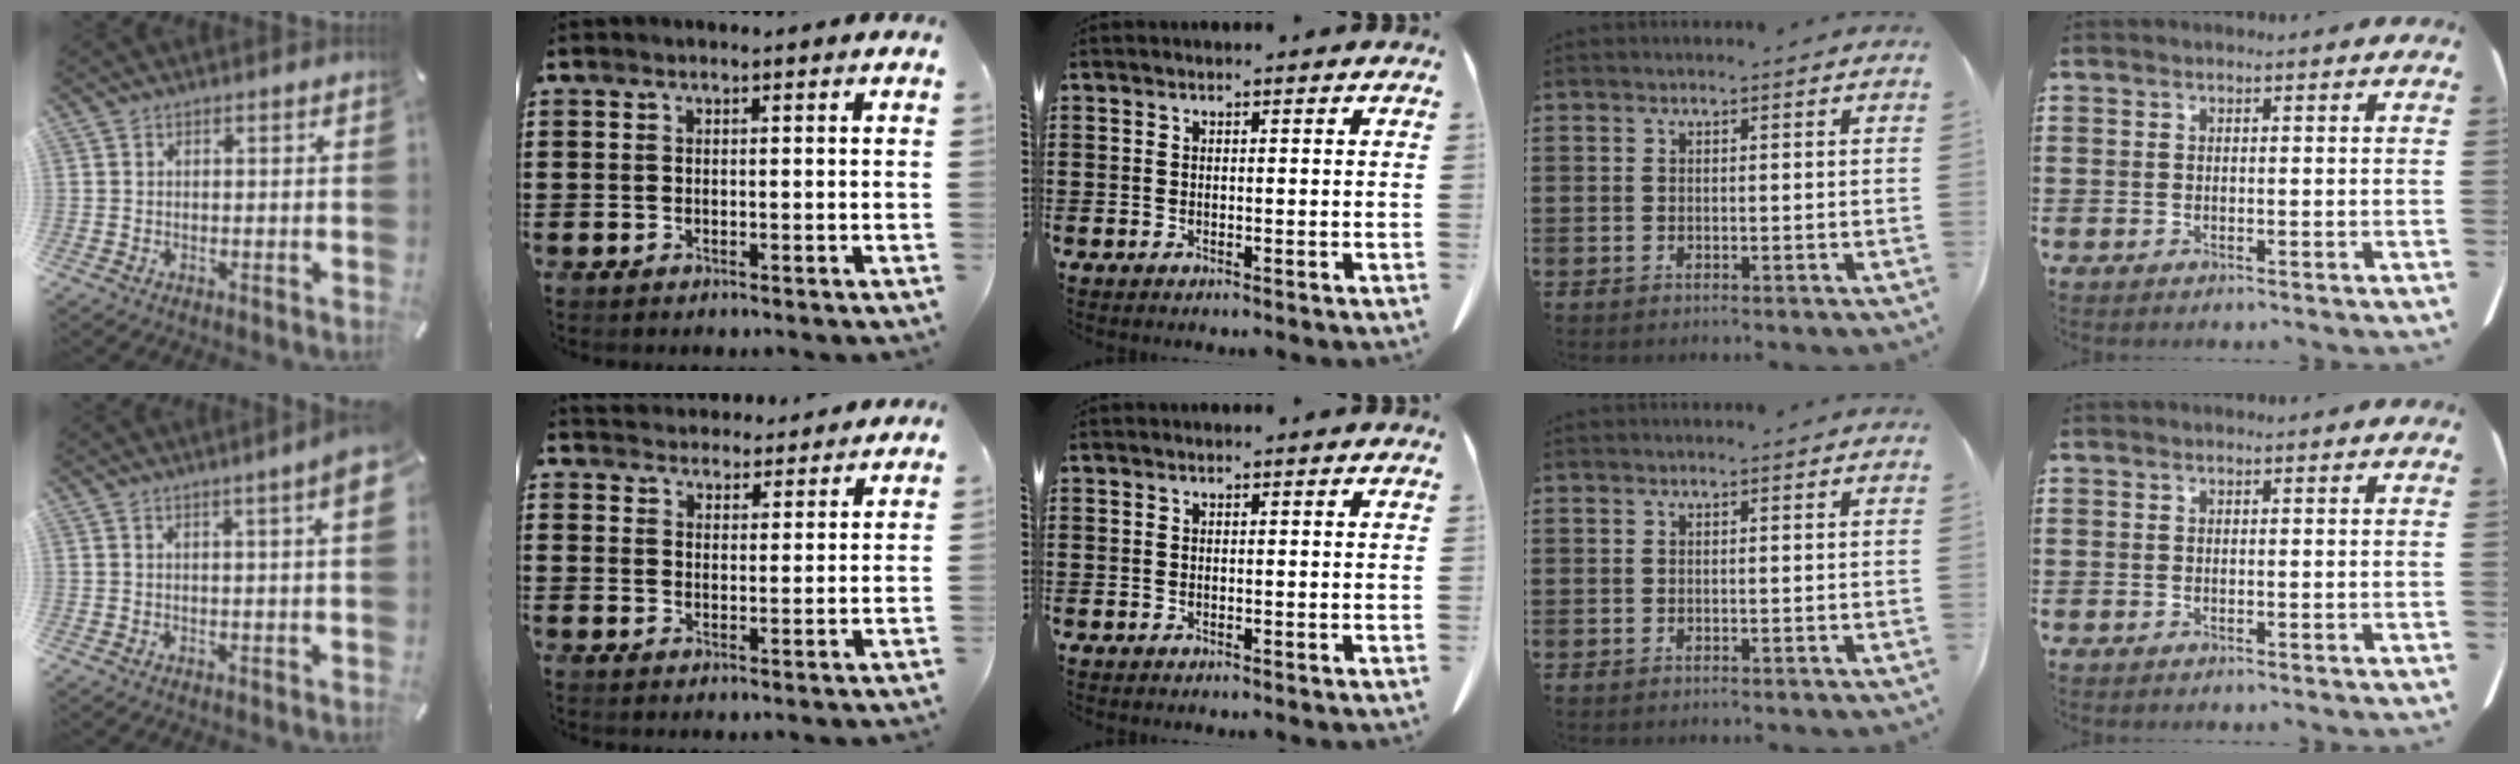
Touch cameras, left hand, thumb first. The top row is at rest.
{"thumb": {"total": 5.2, "force": [2.1, 0.4, 4.7], "torque": [-0.073, -0.004, 0.032]}, "index": {"total": 3.7, "force": [3.7, 0.4, -0.6], "torque": [-0.005, -0.020, 0.065]}}